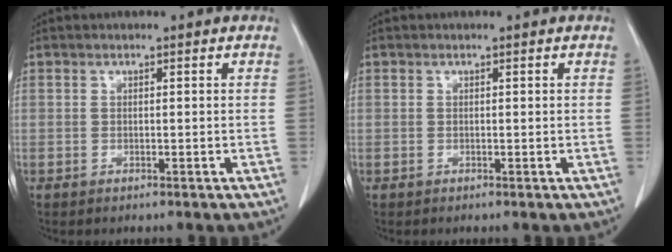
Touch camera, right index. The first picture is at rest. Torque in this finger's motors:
{"motor_torque": [-0.06, 0.03, -0.02, -0.01]}